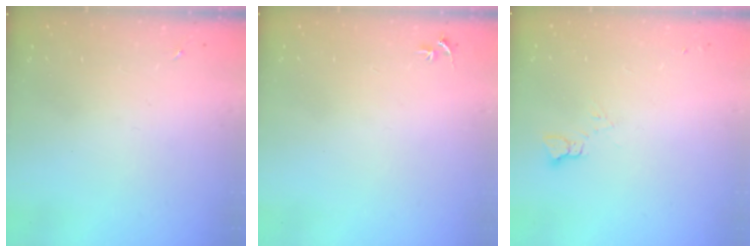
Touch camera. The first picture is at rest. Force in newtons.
{"total": 2.7, "press": 2.7, "slide": 0.3}
{"total": 4.1, "press": 4.0, "slide": 0.4}